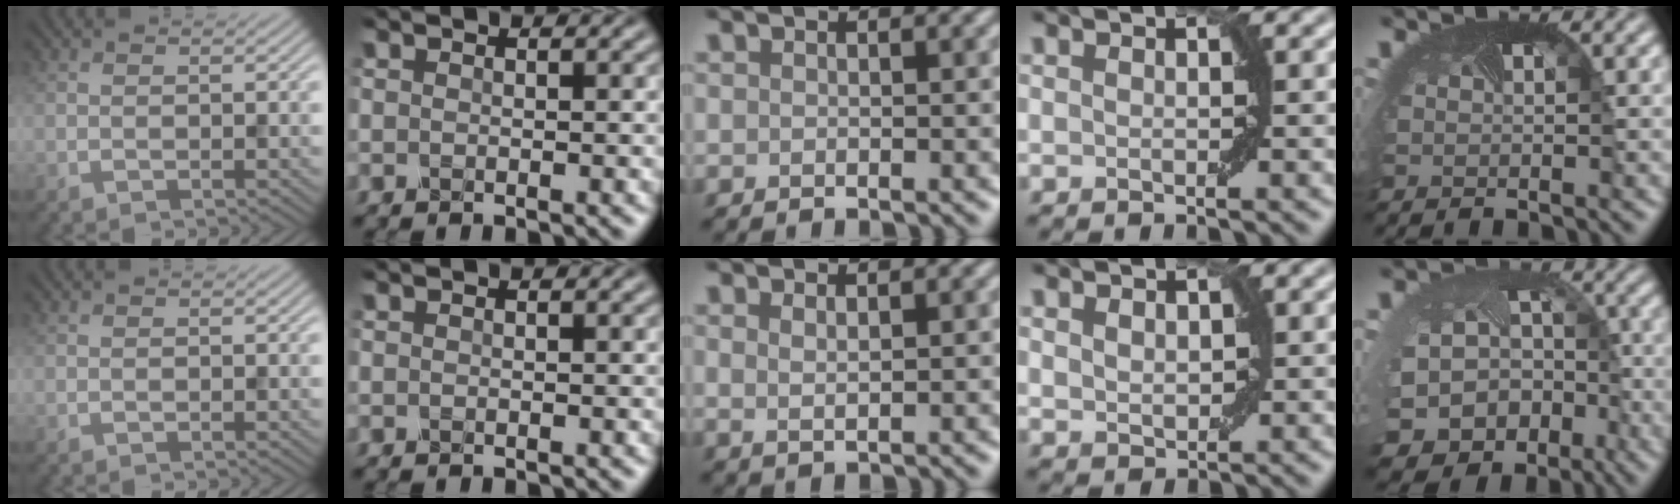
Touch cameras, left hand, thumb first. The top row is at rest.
{"middle": {"total": 1.1, "force": [0.6, 0.3, 0.8], "torque": [-0.016, -0.003, 0.013]}, "ring": {"total": 1.5, "force": [0.7, 1.1, 0.9], "torque": [-0.015, -0.001, 0.018]}, "little": {"total": 16.3, "force": [-8.8, 12.6, 5.3], "torque": [-0.111, -0.083, -0.106]}}